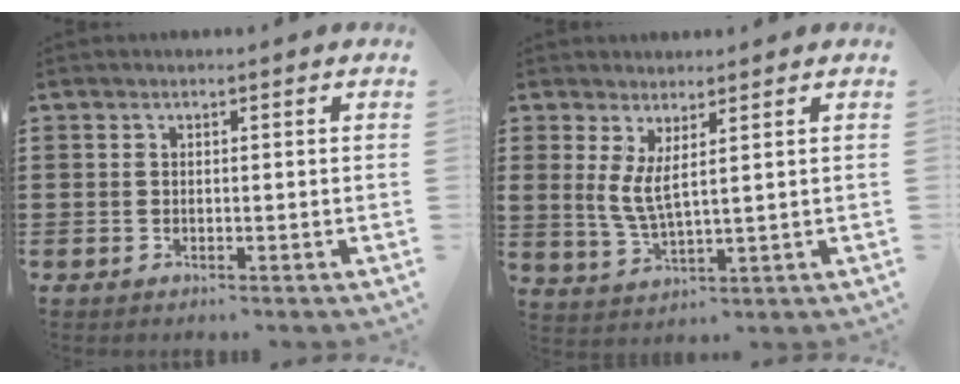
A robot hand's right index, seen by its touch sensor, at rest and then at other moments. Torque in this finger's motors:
{"motor_torque": [1.05, 1.09, 0.42, 0.21]}